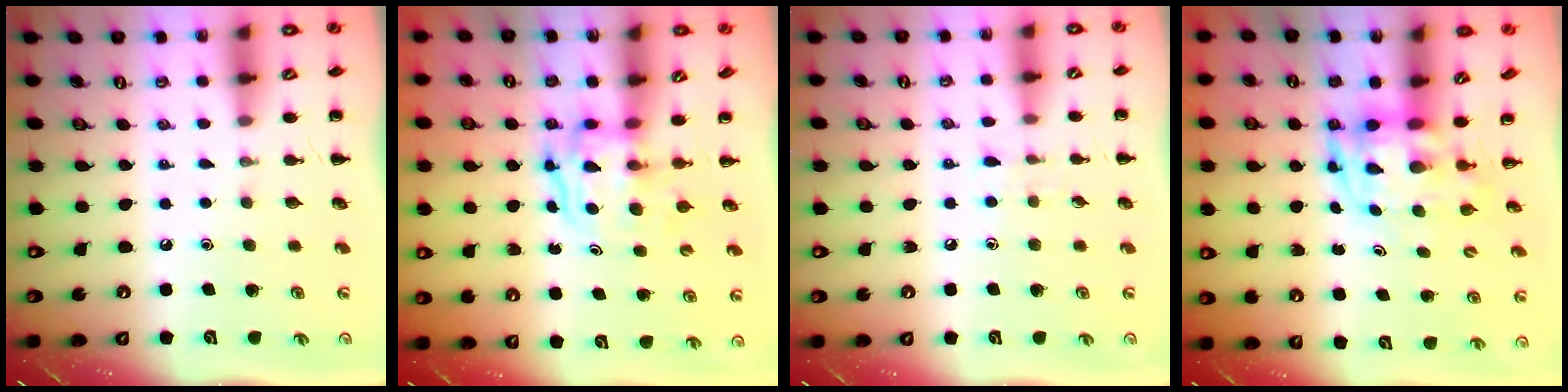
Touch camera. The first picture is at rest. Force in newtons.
{"total": 3.5, "press": 3.4, "slide": 0.3}
{"total": 5.2, "press": 4.7, "slide": 2.1}
{"total": 5.7, "press": 5.7, "slide": 1.1}